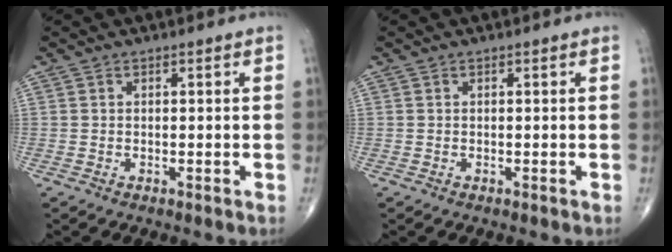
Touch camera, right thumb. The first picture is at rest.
{"total": 0.0}